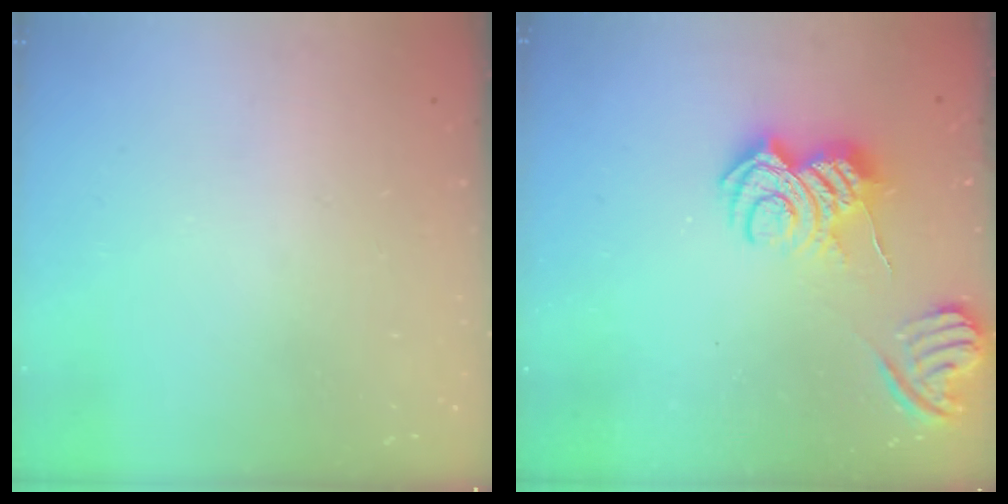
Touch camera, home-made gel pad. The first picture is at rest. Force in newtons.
{"total": 8.2, "press": 8.2, "slide": 0.9}